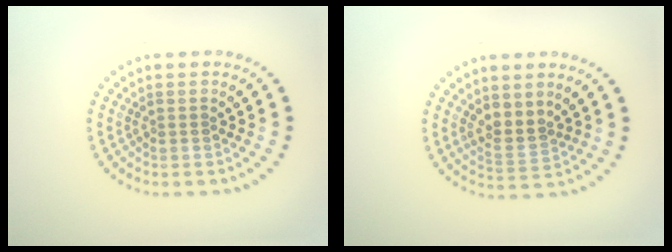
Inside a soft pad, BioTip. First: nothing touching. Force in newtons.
{"total": 2.4, "press": 2.1, "slide": 1.3}